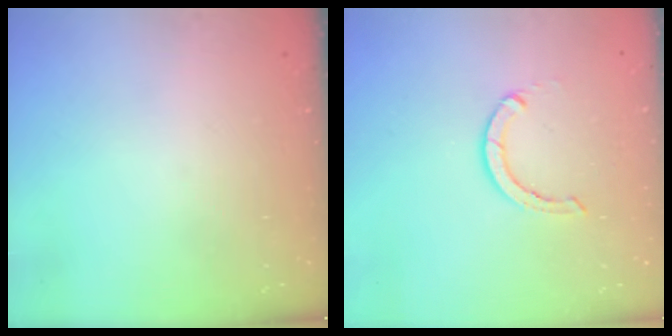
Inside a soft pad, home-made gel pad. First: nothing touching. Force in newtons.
{"total": 2.9, "press": 2.9, "slide": 0.1}